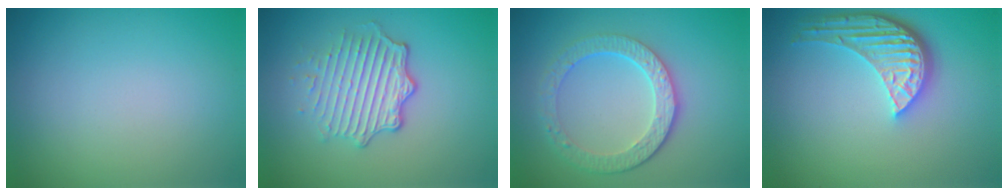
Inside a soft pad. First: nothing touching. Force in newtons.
{"total": 4.7, "press": 3.4, "slide": 3.2}
{"total": 4.5, "press": 3.3, "slide": 3.1}
{"total": 5.3, "press": 3.9, "slide": 3.5}